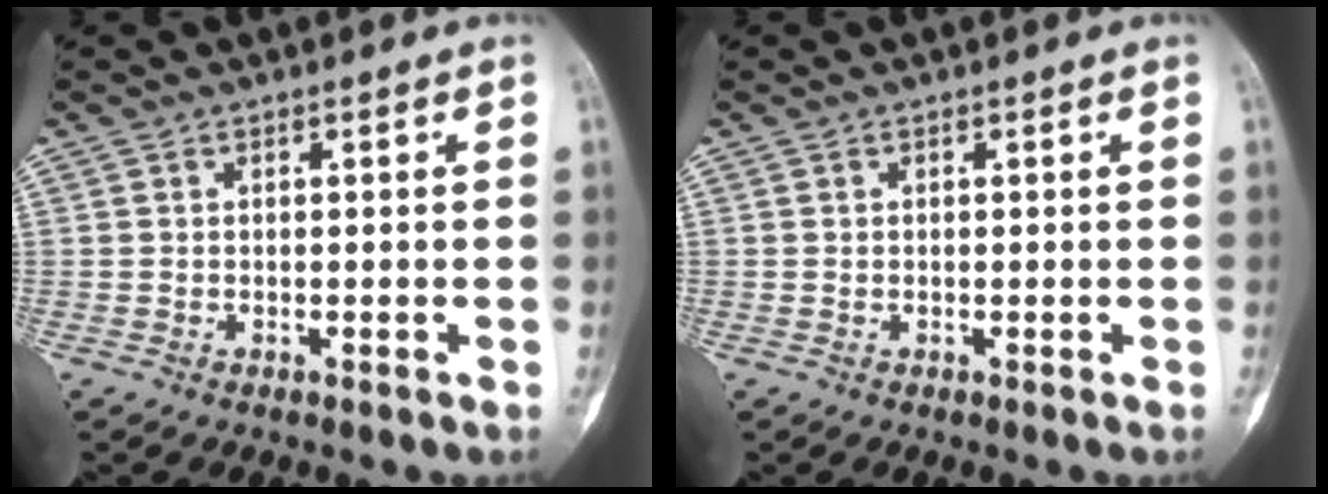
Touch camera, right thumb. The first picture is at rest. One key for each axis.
{"total": 0.0}